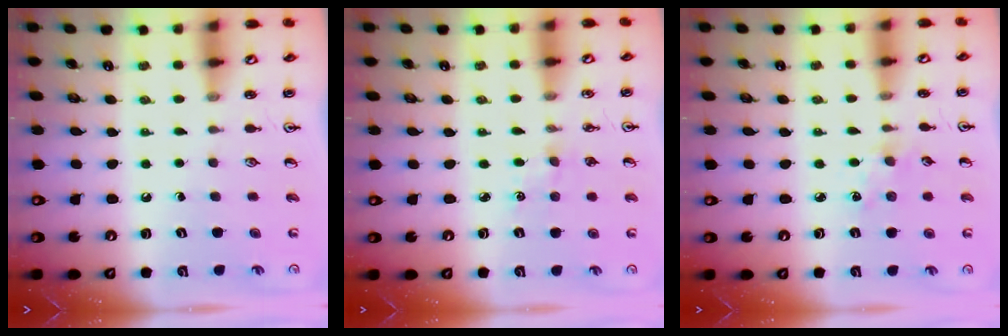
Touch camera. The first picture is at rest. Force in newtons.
{"total": 2.0, "press": 2.0, "slide": 0.3}
{"total": 3.5, "press": 3.4, "slide": 0.5}